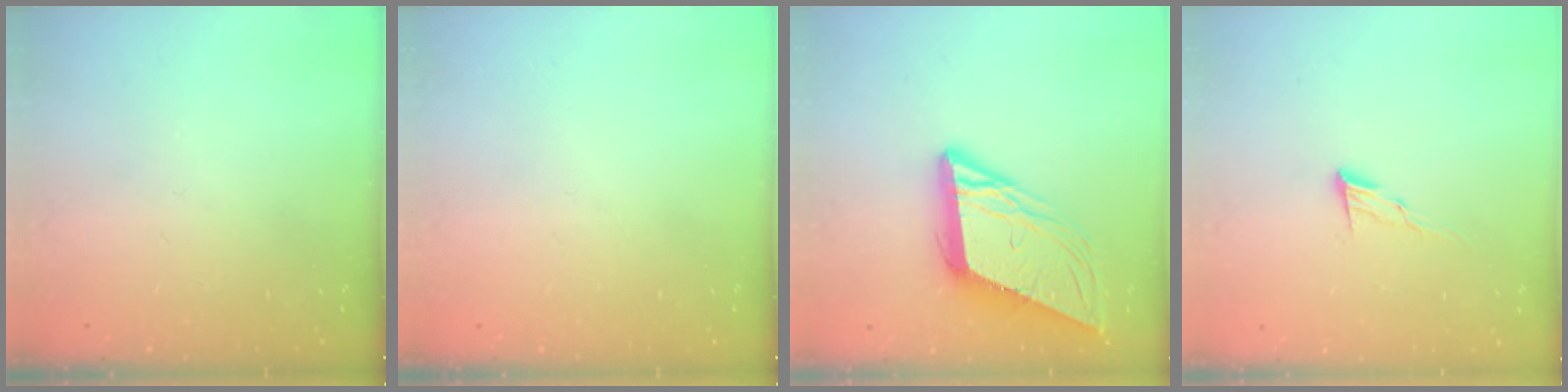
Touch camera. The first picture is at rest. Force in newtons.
{"total": 0.0}
{"total": 11.6, "press": 11.2, "slide": 2.9}
{"total": 6.1, "press": 6.1, "slide": 0.6}